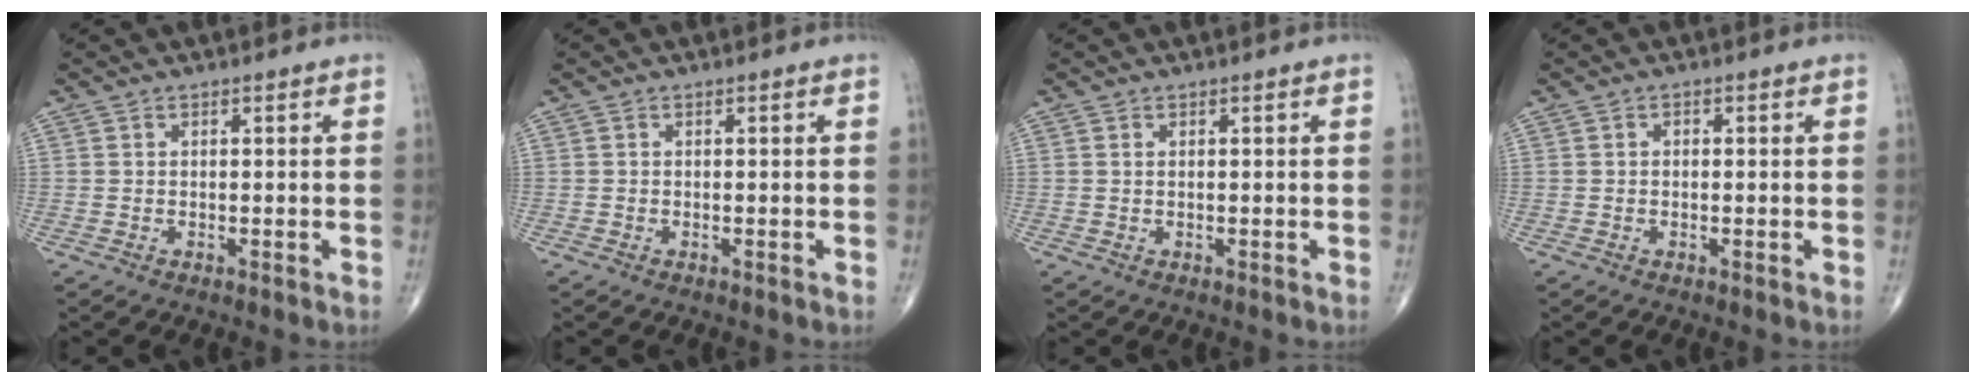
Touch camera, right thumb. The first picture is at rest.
{"total": 0.0}
{"total": 0.0}
{"total": 0.6, "force": [0.0, 0.5, 0.4], "torque": [-0.003, 0.003, -0.002]}